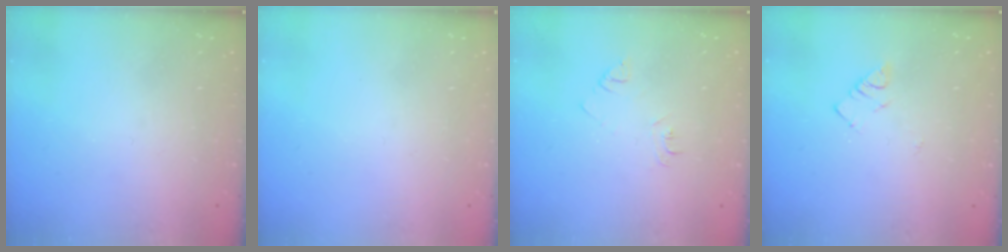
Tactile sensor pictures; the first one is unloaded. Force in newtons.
{"total": 1.8, "press": 1.7, "slide": 0.1}
{"total": 4.2, "press": 4.1, "slide": 0.6}
{"total": 2.8, "press": 2.7, "slide": 0.4}